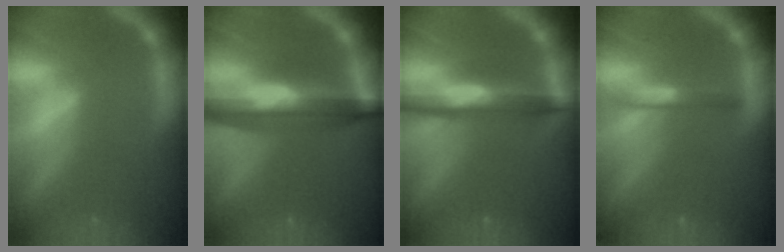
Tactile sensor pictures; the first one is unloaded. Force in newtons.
{"total": 9.0}
{"total": 5.5}
{"total": 2.0}